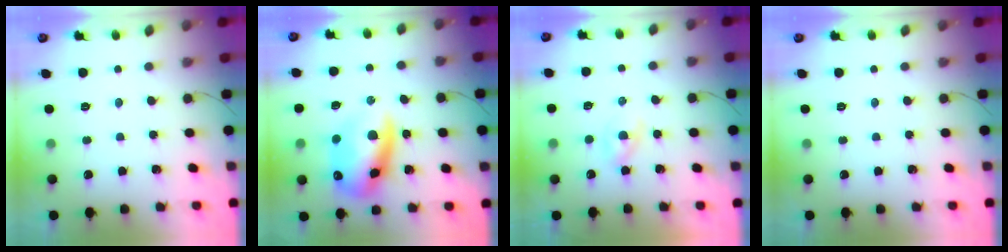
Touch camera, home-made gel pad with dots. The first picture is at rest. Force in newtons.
{"total": 14.5, "press": 14.1, "slide": 3.7}
{"total": 1.9, "press": 1.6, "slide": 0.9}
{"total": 0.0}